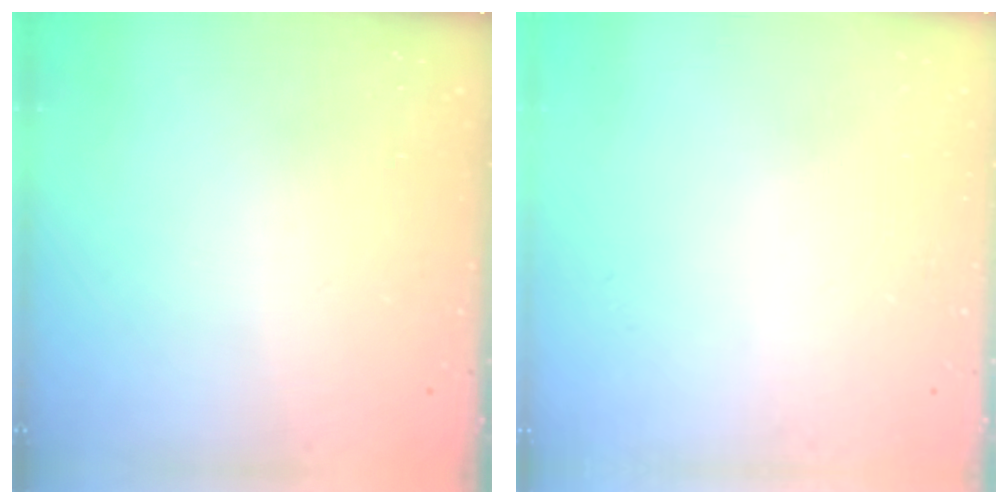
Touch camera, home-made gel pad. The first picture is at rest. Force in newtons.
{"total": 0.0}